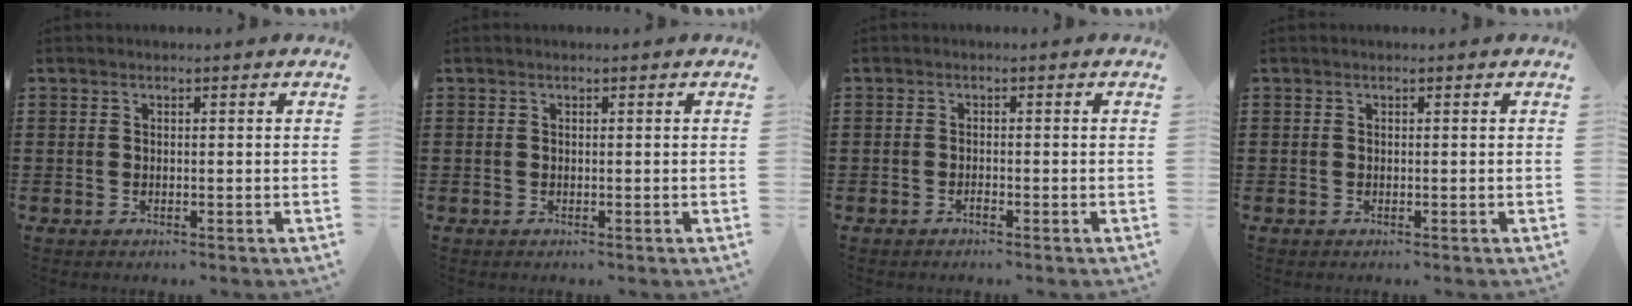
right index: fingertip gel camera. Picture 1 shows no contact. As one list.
[{"total": 0.0}, {"total": 0.7, "force": [-0.7, 0.2, 0.2], "torque": [-0.007, -0.001, -0.013]}, {"total": 0.0}]